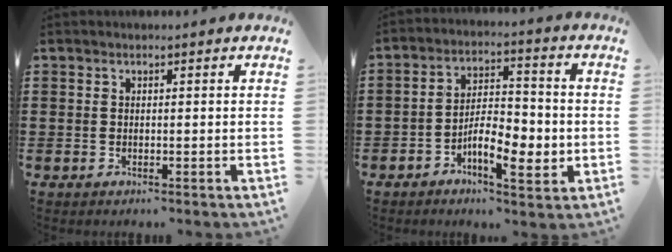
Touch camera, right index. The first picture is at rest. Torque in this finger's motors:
{"motor_torque": [1.16, -0.98, 0.39, 0.14]}